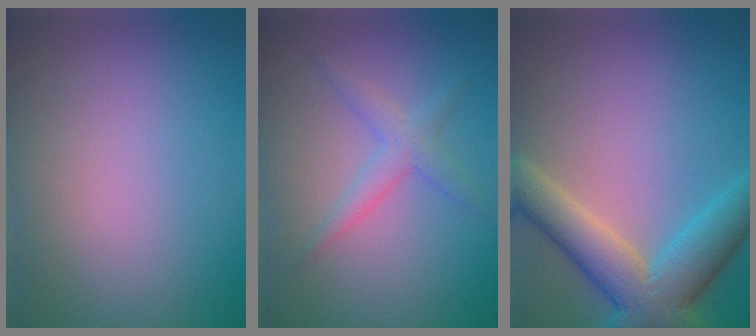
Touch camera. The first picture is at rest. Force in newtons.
{"total": 2.3, "press": 2.3, "slide": 0.2}
{"total": 7.9, "press": 7.9, "slide": 0.5}